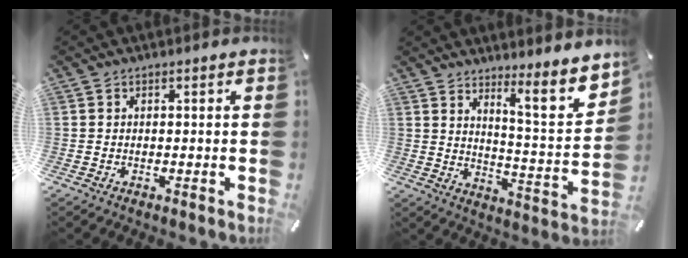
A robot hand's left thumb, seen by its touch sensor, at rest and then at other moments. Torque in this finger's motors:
{"motor_torque": [0.63, -0.55, 0.36, -0.21, 0.11]}